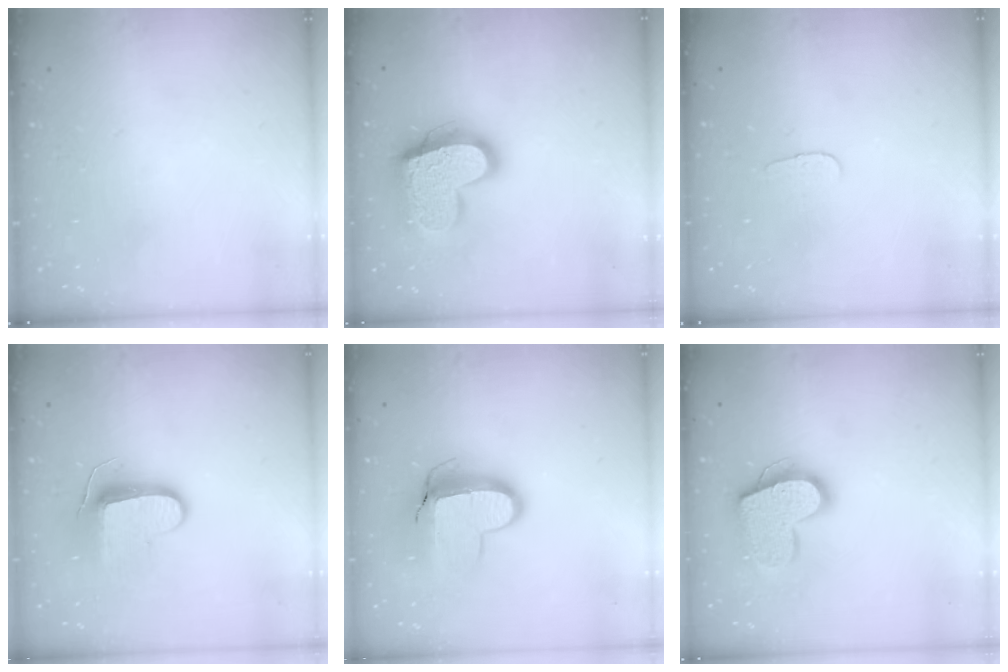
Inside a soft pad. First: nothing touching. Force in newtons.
{"total": 18.2, "press": 18.2, "slide": 1.6}
{"total": 2.9, "press": 2.8, "slide": 0.3}
{"total": 10.5, "press": 10.4, "slide": 1.2}
{"total": 12.6, "press": 12.6, "slide": 1.0}
{"total": 16.5, "press": 16.4, "slide": 1.2}